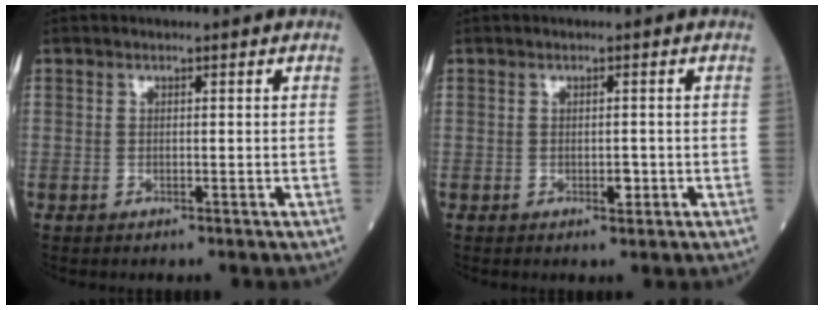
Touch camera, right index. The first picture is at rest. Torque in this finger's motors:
{"motor_torque": [0.49, 0.03, 0.17, 0.04]}